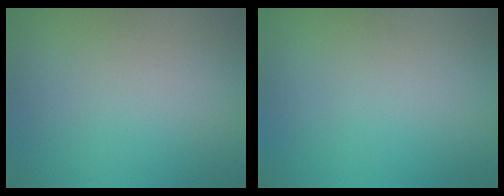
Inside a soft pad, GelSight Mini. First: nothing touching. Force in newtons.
{"total": 0.0}